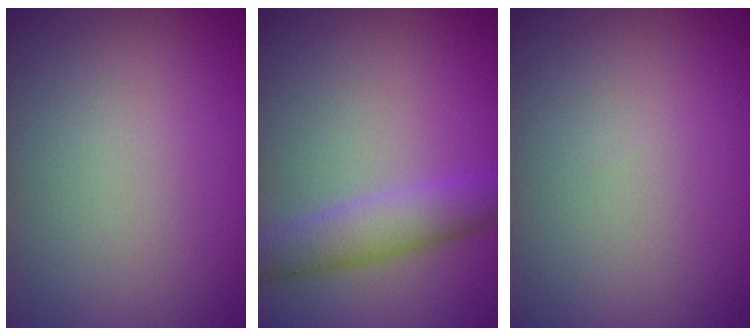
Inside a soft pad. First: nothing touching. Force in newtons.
{"total": 4.0, "press": 4.0, "slide": 0.1}
{"total": 0.0}